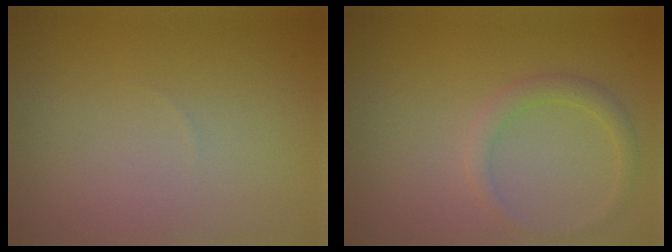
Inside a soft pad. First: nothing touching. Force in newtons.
{"total": 1.7, "press": 1.7, "slide": 0.1}